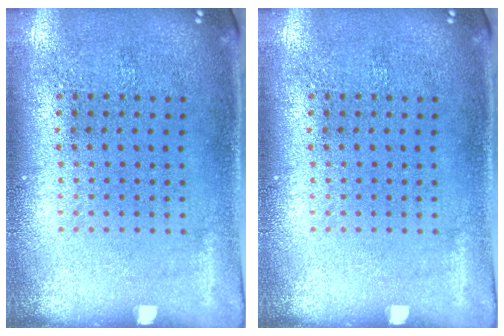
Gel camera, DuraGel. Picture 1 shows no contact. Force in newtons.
{"total": 0.0}